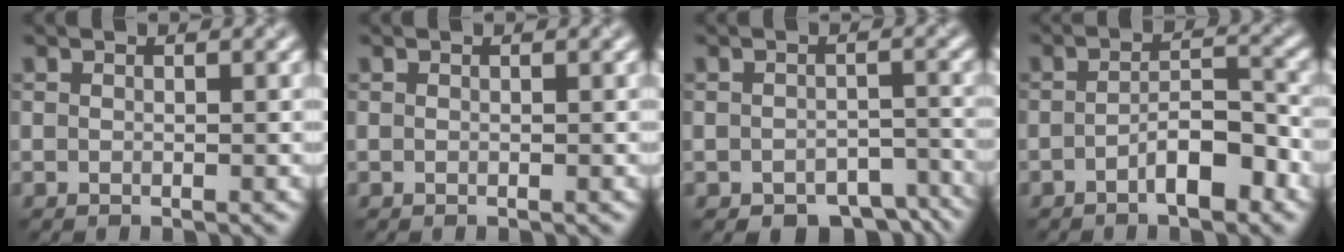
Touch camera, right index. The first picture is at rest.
{"total": 0.0}
{"total": 4.8, "force": [-3.6, 2.3, 2.1], "torque": [-0.020, -0.011, -0.046]}
{"total": 3.9, "force": [-2.1, 1.1, 3.1], "torque": [-0.049, 0.016, -0.035]}